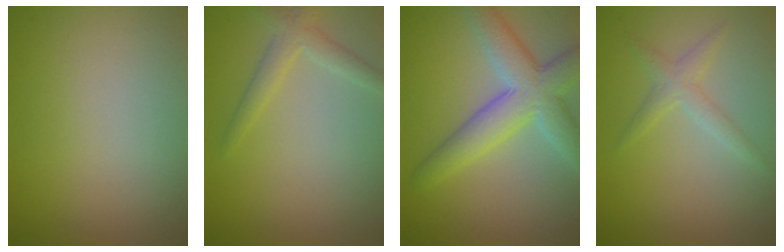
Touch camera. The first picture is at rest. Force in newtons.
{"total": 2.0, "press": 2.0, "slide": 0.2}
{"total": 6.0, "press": 6.0, "slide": 0.4}
{"total": 1.7, "press": 1.7, "slide": 0.0}